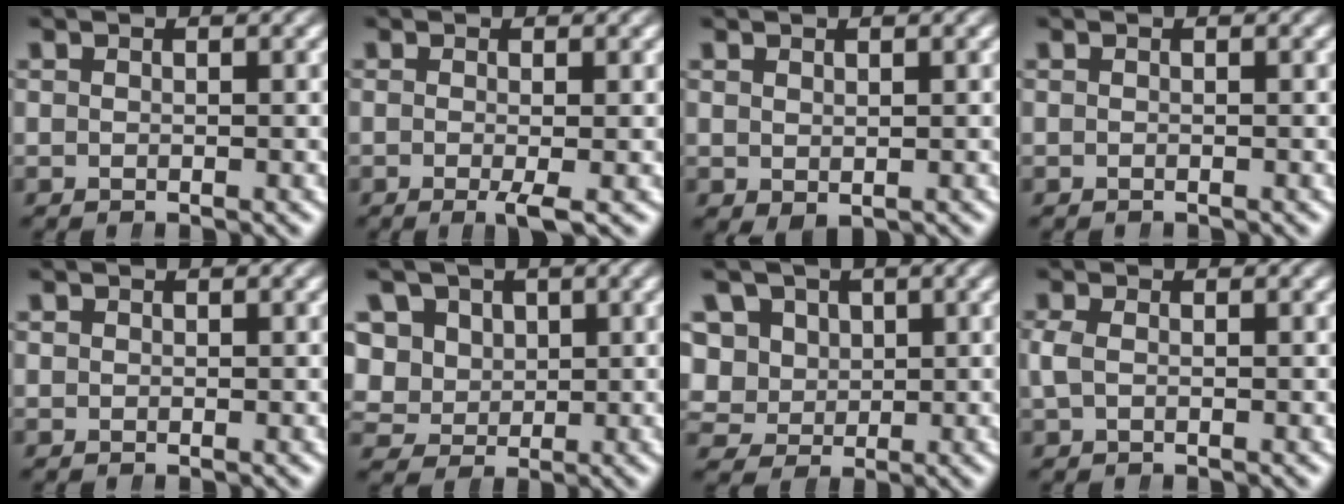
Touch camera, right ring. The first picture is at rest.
{"total": 1.9, "force": [-0.8, 0.1, 1.8], "torque": [-0.031, -0.007, -0.012]}
{"total": 0.8, "force": [0.5, -0.1, 0.6], "torque": [0.004, -0.005, 0.022]}
{"total": 0.0}
{"total": 0.0}
{"total": 9.5, "force": [0.9, 8.8, 3.5], "torque": [-0.107, -0.035, 0.021]}
{"total": 9.6, "force": [0.7, 8.9, 3.5], "torque": [-0.108, -0.037, 0.018]}
{"total": 1.1, "force": [0.0, 0.6, 1.0], "torque": [-0.034, -0.005, 0.008]}